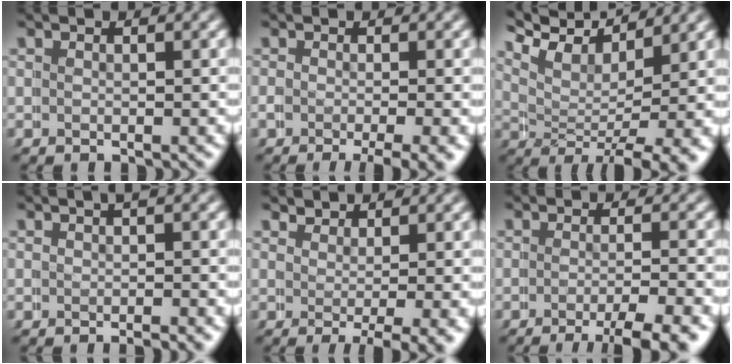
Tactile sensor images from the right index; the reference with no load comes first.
{"total": 2.8, "force": [-1.9, 0.6, 1.9], "torque": [-0.020, -0.003, -0.032]}
{"total": 7.4, "force": [4.2, 3.3, 5.1], "torque": [-0.095, 0.008, 0.057]}
{"total": 1.8, "force": [0.2, 0.6, 1.7], "torque": [-0.007, 0.019, -0.011]}
{"total": 1.4, "force": [0.2, -0.1, 1.4], "torque": [-0.014, -0.009, 0.009]}
{"total": 4.3, "force": [-2.8, 0.4, 3.2], "torque": [-0.041, -0.001, -0.049]}